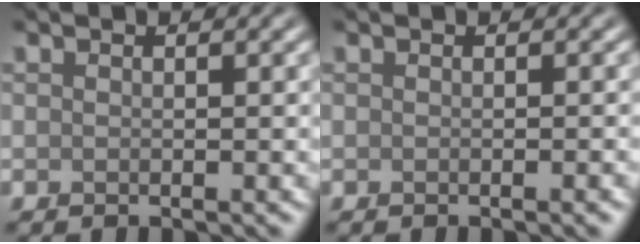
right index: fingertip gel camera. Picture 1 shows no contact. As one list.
[{"total": 1.3, "force": [-0.3, 0.3, 1.2], "torque": [-0.008, 0.001, -0.007]}]